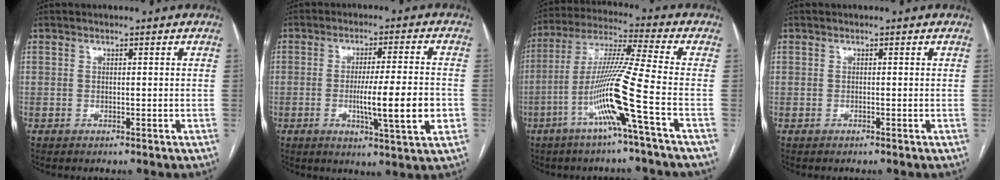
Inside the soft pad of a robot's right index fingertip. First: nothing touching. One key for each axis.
{"total": 10.5, "fx": -2.2, "fy": 0.2, "fz": 10.3, "tx": -0.160, "ty": -0.013, "tz": -0.036}
{"total": 13.1, "fx": -5.1, "fy": -2.1, "fz": 11.9, "tx": -0.236, "ty": -0.005, "tz": -0.104}
{"total": 0.0}